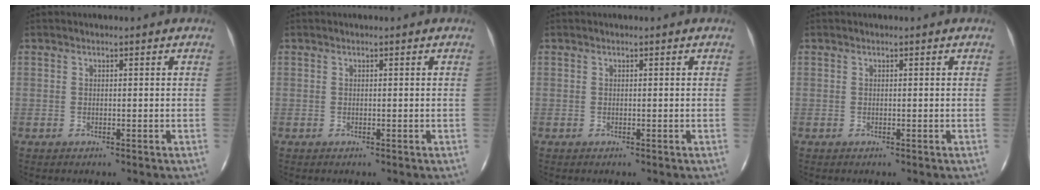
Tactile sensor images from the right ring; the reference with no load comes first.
{"total": 0.0}
{"total": 0.0}
{"total": 0.0}